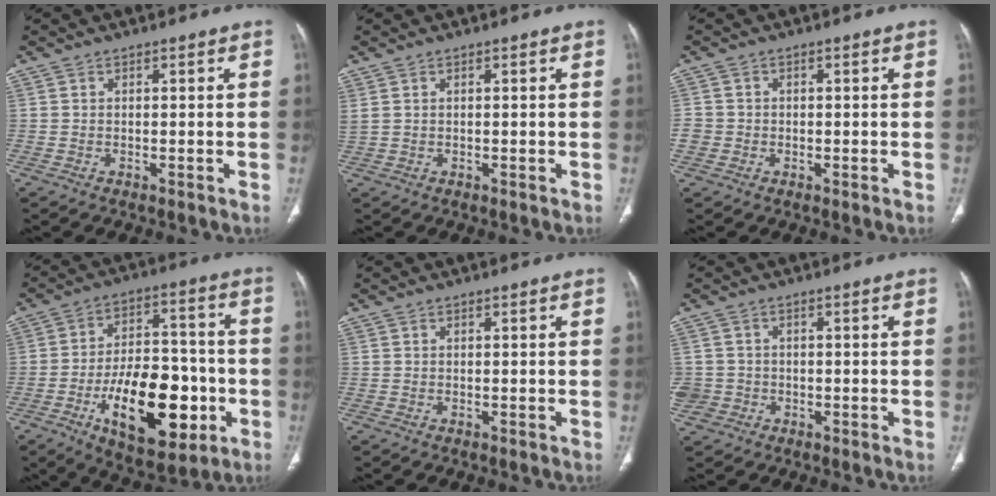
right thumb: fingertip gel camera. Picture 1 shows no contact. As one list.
[{"total": 1.3, "force": [0.6, 0.6, 0.9], "torque": [-0.034, 0.009, 0.020]}, {"total": 2.5, "force": [-0.6, 2.4, 0.6], "torque": [-0.002, 0.007, -0.014]}, {"total": 21.0, "force": [-6.8, 10.8, 16.7], "torque": [-0.224, 0.033, -0.094]}, {"total": 0.0}, {"total": 3.8, "force": [-1.0, 3.7, 0.3], "torque": [0.007, 0.014, -0.020]}]